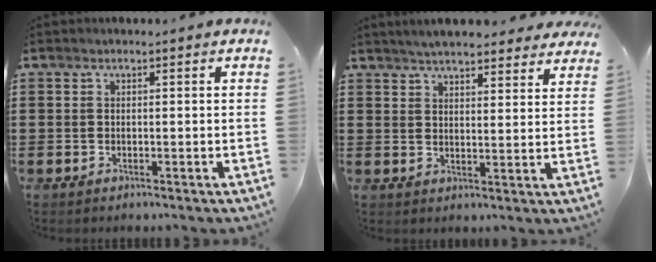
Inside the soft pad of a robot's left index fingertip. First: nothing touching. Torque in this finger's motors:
{"motor_torque": [2.14, 0.00, 0.53, 0.10]}